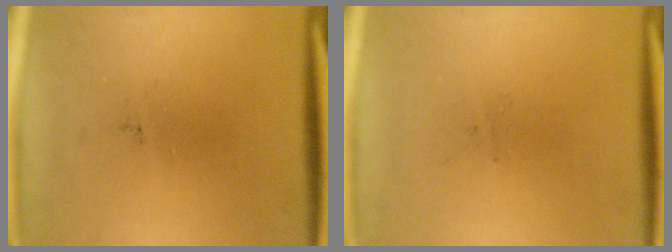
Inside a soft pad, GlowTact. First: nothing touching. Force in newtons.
{"total": 0.0}